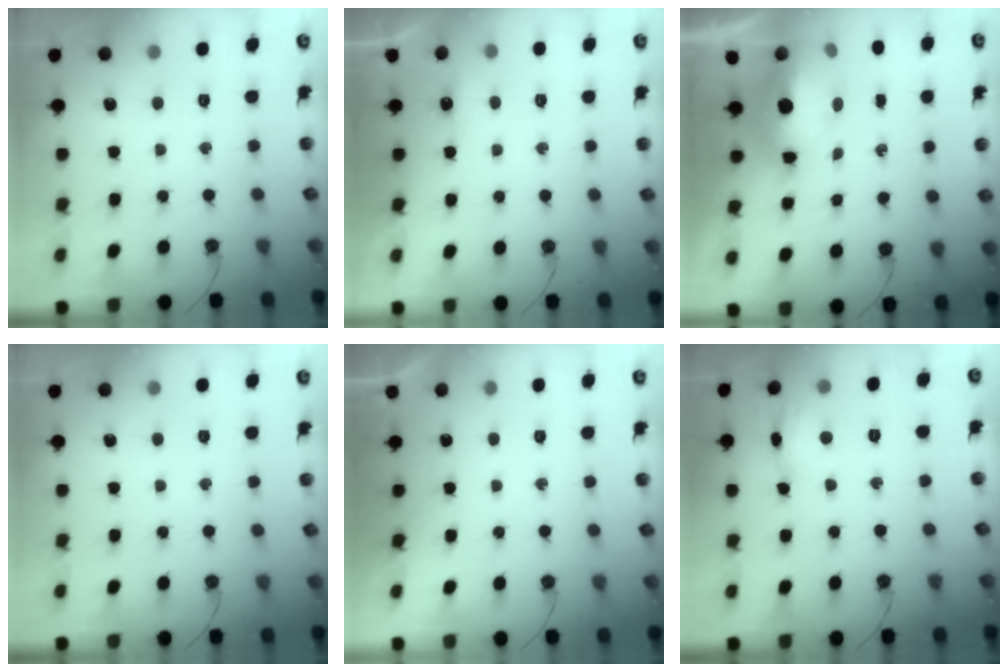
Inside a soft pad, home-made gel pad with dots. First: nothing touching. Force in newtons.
{"total": 2.8, "press": 2.8, "slide": 0.4}
{"total": 10.4, "press": 10.3, "slide": 1.1}
{"total": 0.0}
{"total": 0.0}
{"total": 6.1, "press": 6.0, "slide": 1.2}